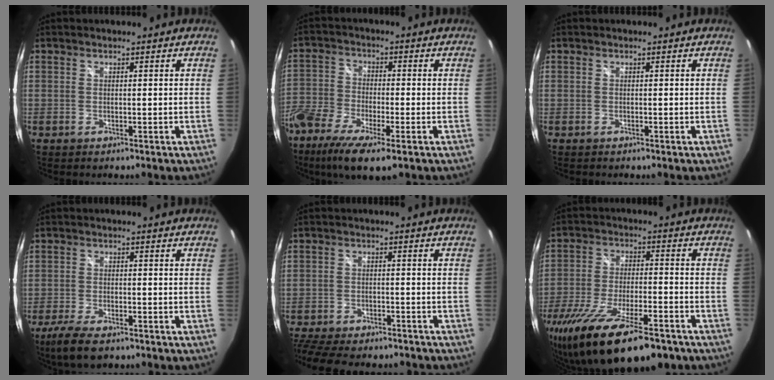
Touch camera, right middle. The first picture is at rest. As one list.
[{"total": 11.9, "force": [-7.2, 4.1, 8.5], "torque": [-0.195, -0.028, -0.155]}, {"total": 0.0}, {"total": 7.5, "force": [-5.5, 2.3, 4.6], "torque": [-0.118, -0.026, -0.100]}, {"total": 13.7, "force": [-11.4, 5.0, 5.5], "torque": [-0.146, -0.008, -0.180]}, {"total": 20.8, "force": [-14.9, 5.8, 13.3], "torque": [-0.259, -0.059, -0.244]}]